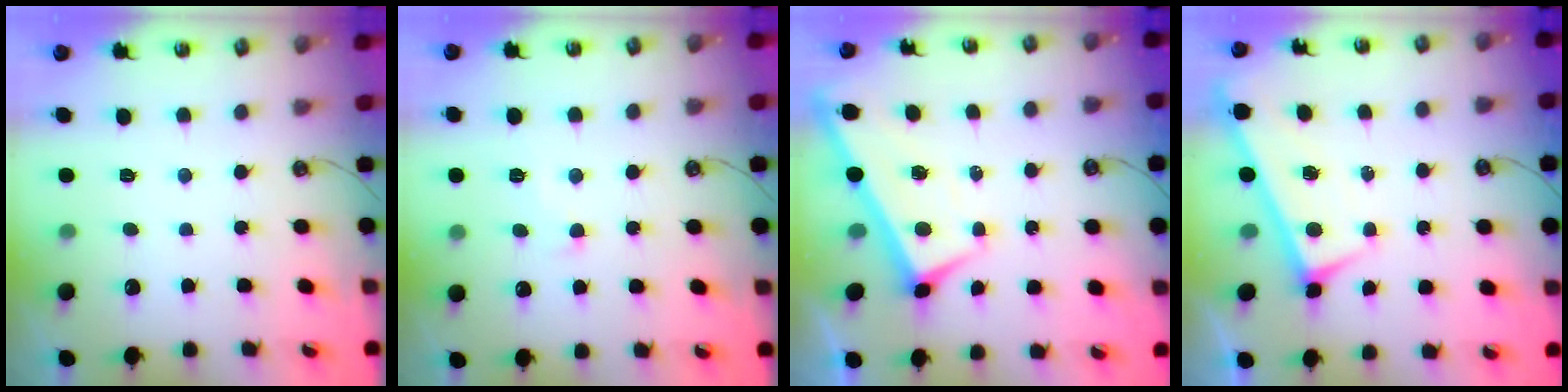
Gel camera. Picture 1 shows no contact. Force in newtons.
{"total": 2.9, "press": 2.8, "slide": 0.6}
{"total": 1.9, "press": 1.9, "slide": 0.2}
{"total": 0.0}